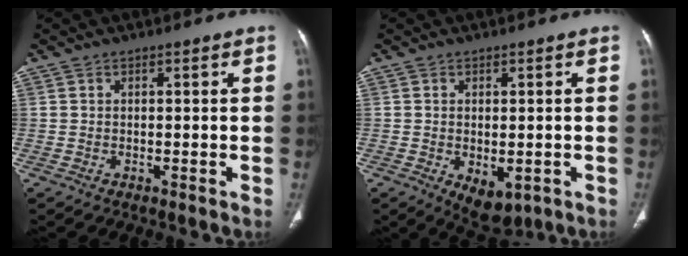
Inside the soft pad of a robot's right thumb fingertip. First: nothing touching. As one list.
[{"total": 6.1, "force": [-1.8, 3.5, 4.6], "torque": [-0.058, -0.005, -0.008]}]